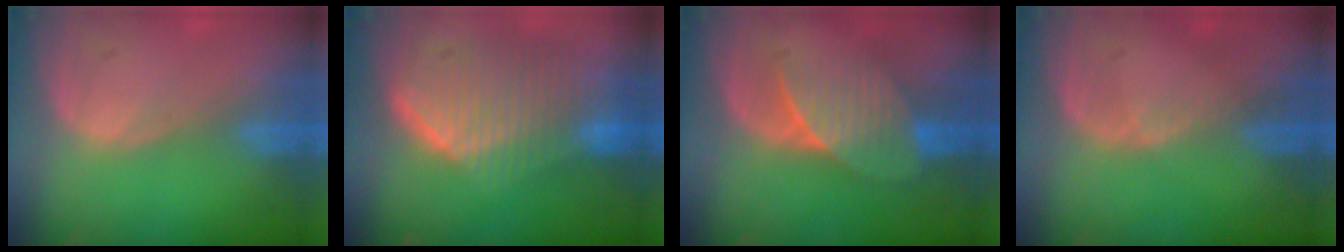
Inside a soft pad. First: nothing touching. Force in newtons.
{"total": 10.0, "press": 9.0, "slide": 4.3}
{"total": 7.4, "press": 6.9, "slide": 2.8}
{"total": 1.1, "press": 0.8, "slide": 0.8}